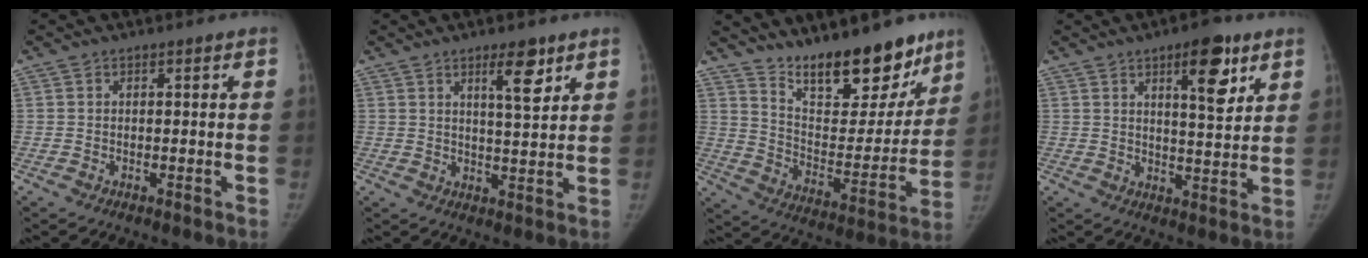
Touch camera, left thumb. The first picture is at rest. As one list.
[{"total": 6.3, "force": [3.8, 1.6, 4.8], "torque": [-0.062, -0.027, 0.060]}, {"total": 21.2, "force": [15.9, 8.1, 11.5], "torque": [-0.111, -0.106, 0.253]}, {"total": 9.7, "force": [5.2, 3.3, 7.5], "torque": [-0.087, -0.029, 0.074]}]